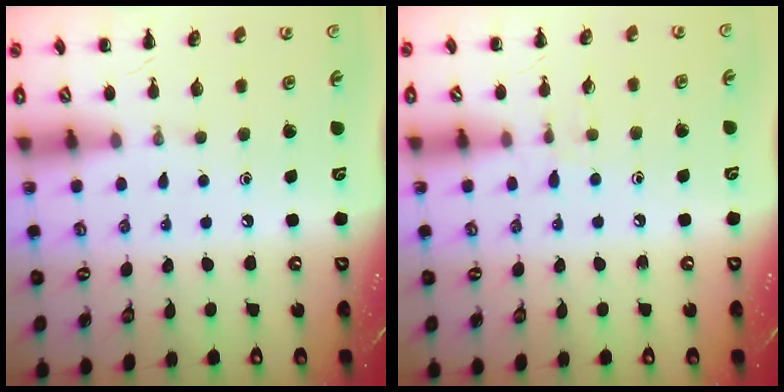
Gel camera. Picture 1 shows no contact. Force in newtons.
{"total": 4.7, "press": 4.2, "slide": 2.0}